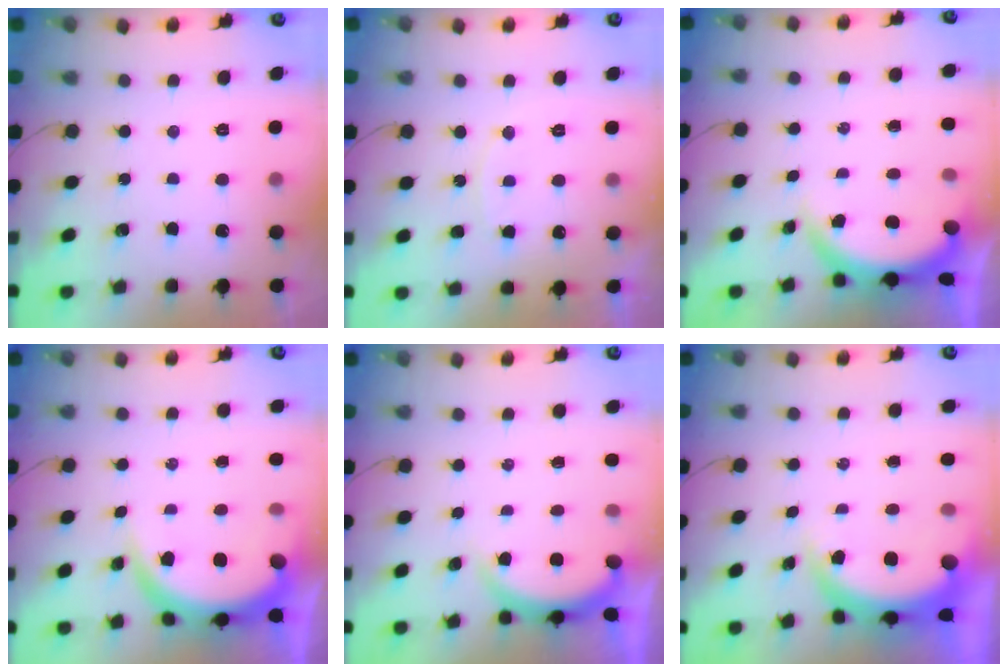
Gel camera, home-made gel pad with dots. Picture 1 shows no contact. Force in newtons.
{"total": 7.4, "press": 7.4, "slide": 0.3}
{"total": 3.8, "press": 3.8, "slide": 0.1}
{"total": 7.6, "press": 7.5, "slide": 0.8}
{"total": 1.8, "press": 1.8, "slide": 0.5}
{"total": 5.3, "press": 5.2, "slide": 0.9}